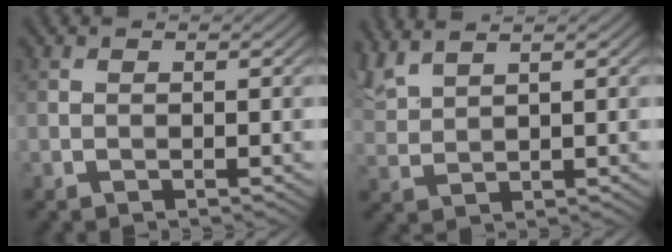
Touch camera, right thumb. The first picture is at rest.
{"total": 4.4, "force": [3.7, 0.8, 2.3], "torque": [-0.069, 0.017, 0.084]}